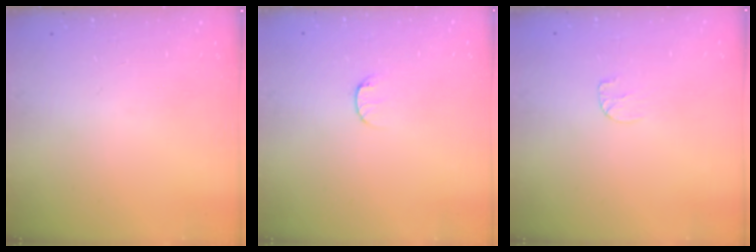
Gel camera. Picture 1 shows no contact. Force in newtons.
{"total": 5.3, "press": 5.3, "slide": 0.6}
{"total": 3.5, "press": 3.5, "slide": 0.3}